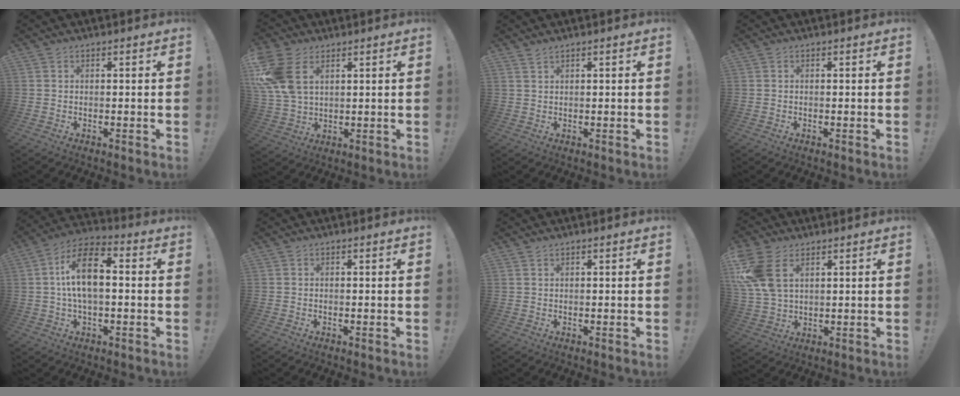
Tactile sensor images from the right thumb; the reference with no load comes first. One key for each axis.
{"total": 12.2, "fx": 4.7, "fy": 7.9, "fz": 8.0, "tx": -0.150, "ty": -0.010, "tz": 0.092}
{"total": 1.5, "fx": 1.3, "fy": 0.2, "fz": 0.7, "tx": -0.016, "ty": -0.003, "tz": 0.025}
{"total": 0.0}
{"total": 13.8, "fx": 1.2, "fy": 7.1, "fz": 11.8, "tx": -0.215, "ty": 0.019, "tz": 0.023}
{"total": 0.0}
{"total": 0.8, "fx": 0.7, "fy": 0.3, "fz": 0.4, "tx": -0.009, "ty": 0.000, "tz": 0.013}
{"total": 11.3, "fx": 4.4, "fy": 7.1, "fz": 7.6, "tx": -0.143, "ty": -0.012, "tz": 0.086}